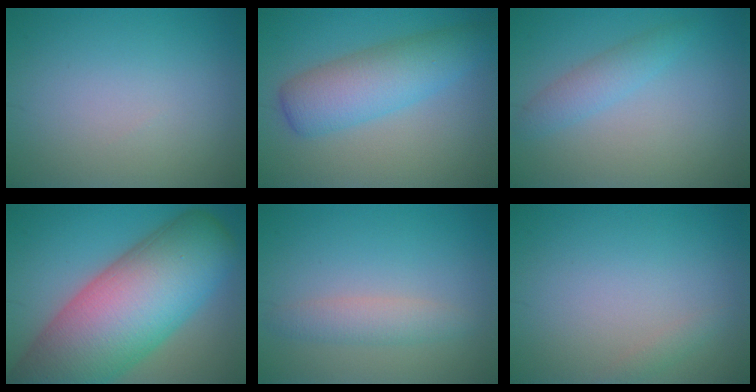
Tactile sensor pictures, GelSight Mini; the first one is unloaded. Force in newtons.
{"total": 5.9, "press": 5.9, "slide": 0.3}
{"total": 2.2, "press": 2.2, "slide": 0.1}
{"total": 16.8, "press": 16.8, "slide": 0.8}
{"total": 2.2, "press": 2.2, "slide": 0.1}
{"total": 0.7, "press": 0.7, "slide": 0.0}